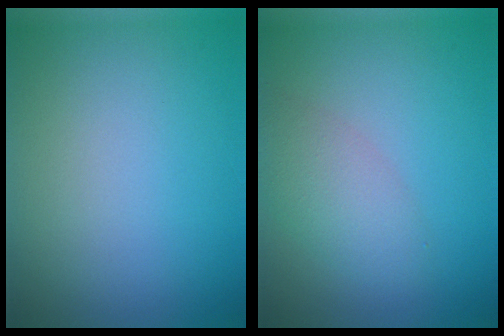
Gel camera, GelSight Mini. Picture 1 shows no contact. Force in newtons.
{"total": 3.2, "press": 3.2, "slide": 0.2}